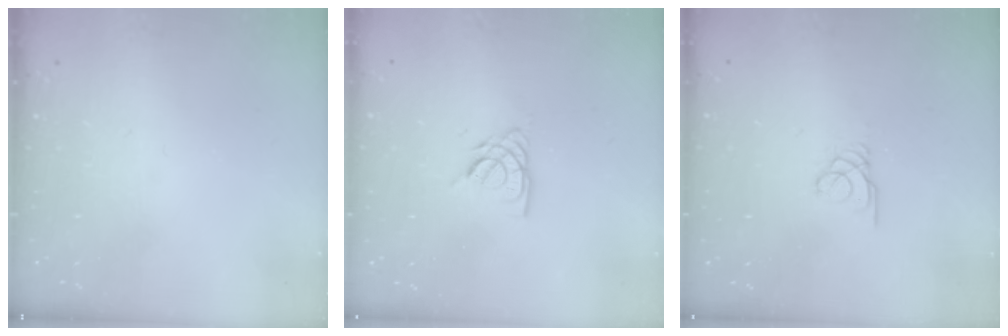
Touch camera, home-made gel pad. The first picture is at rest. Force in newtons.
{"total": 4.7, "press": 4.7, "slide": 0.4}
{"total": 1.7, "press": 1.7, "slide": 0.2}